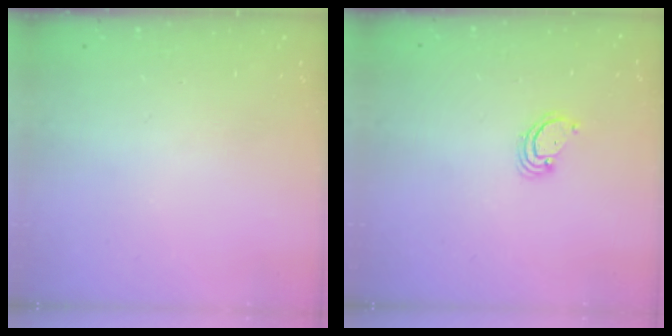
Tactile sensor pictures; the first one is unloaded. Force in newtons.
{"total": 2.6, "press": 2.6, "slide": 0.2}